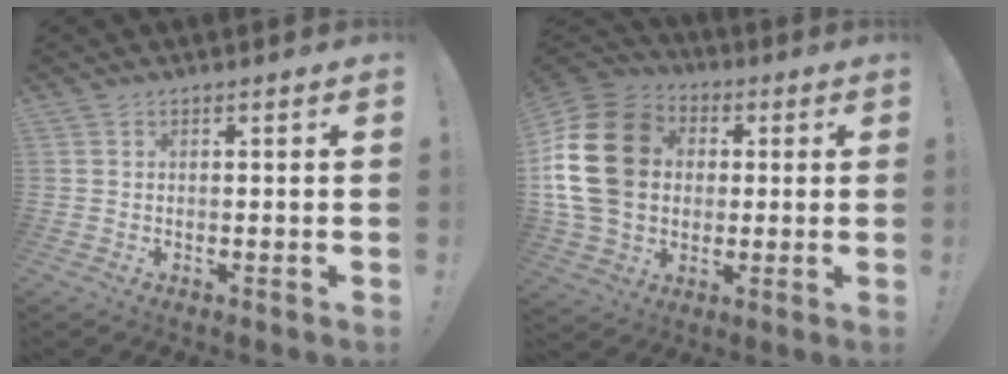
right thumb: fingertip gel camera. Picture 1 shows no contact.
{"total": 22.1, "force": [2.7, 16.7, 14.1], "torque": [-0.260, 0.007, 0.056]}